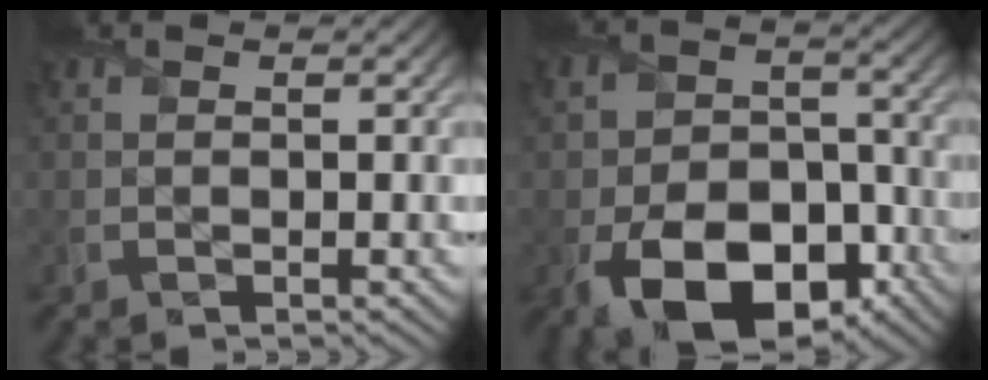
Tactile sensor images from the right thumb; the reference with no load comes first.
{"total": 13.8, "force": [-6.5, 8.4, 8.8], "torque": [-0.164, -0.037, -0.103]}